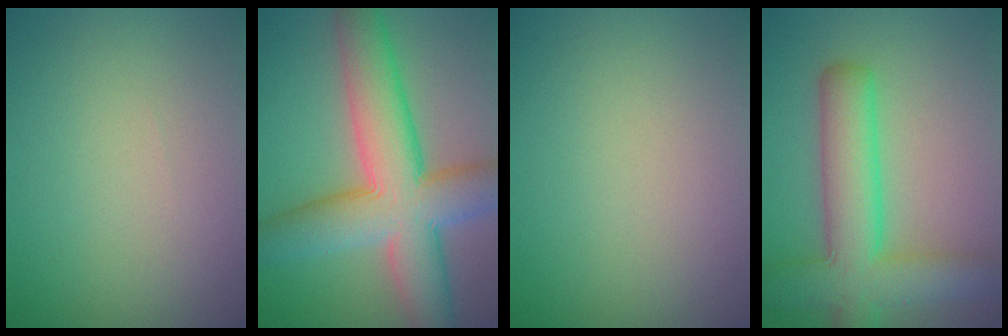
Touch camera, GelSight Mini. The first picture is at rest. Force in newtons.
{"total": 10.5, "press": 10.5, "slide": 0.4}
{"total": 0.0}
{"total": 7.5, "press": 7.5, "slide": 0.3}